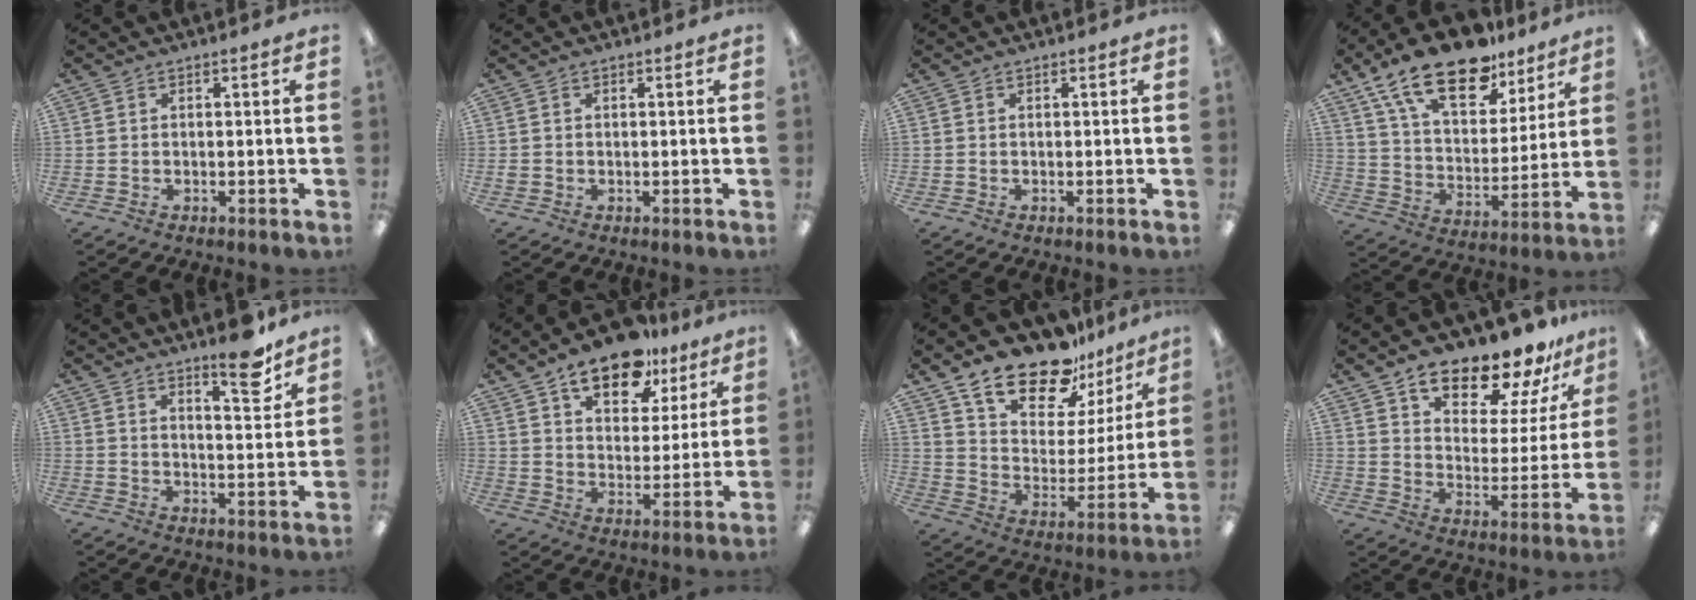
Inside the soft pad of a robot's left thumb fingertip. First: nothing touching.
{"total": 0.8, "force": [0.0, 0.7, 0.3], "torque": [-0.004, 0.005, -0.001]}
{"total": 0.0}
{"total": 20.4, "force": [14.0, 9.4, 11.5], "torque": [-0.204, -0.072, 0.246]}
{"total": 9.4, "force": [7.3, 2.1, 5.5], "torque": [-0.062, -0.053, 0.117]}
{"total": 14.6, "force": [10.7, 7.1, 7.1], "torque": [-0.103, -0.055, 0.185]}
{"total": 19.0, "force": [15.3, 8.4, 7.6], "torque": [-0.139, -0.109, 0.271]}
{"total": 15.8, "force": [12.8, 5.9, 7.1], "torque": [-0.109, -0.091, 0.219]}